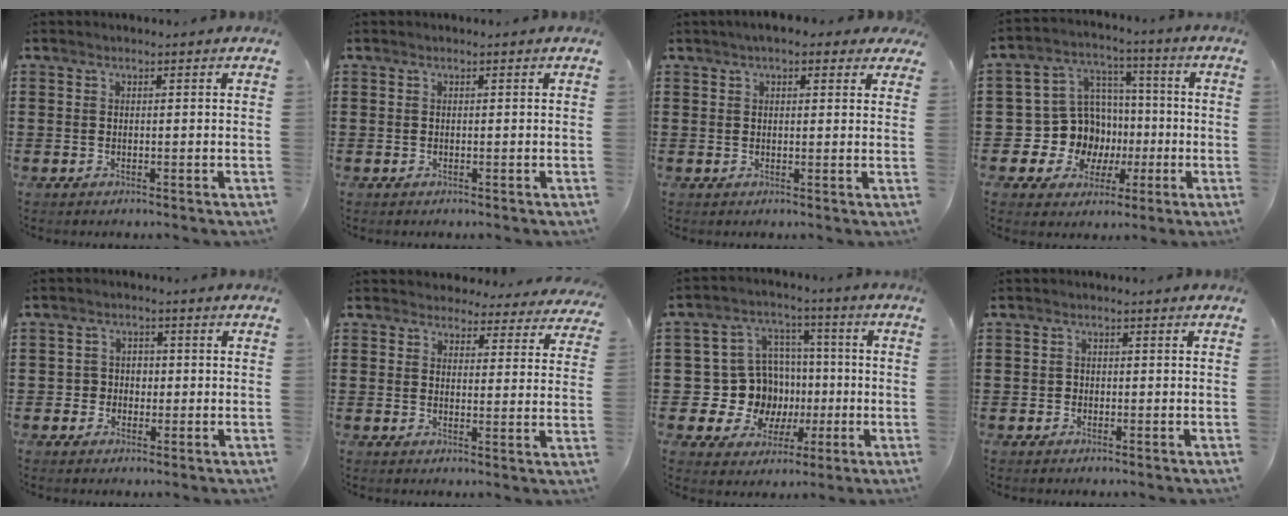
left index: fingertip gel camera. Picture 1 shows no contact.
{"total": 0.0}
{"total": 3.0, "force": [2.2, 1.2, 1.7], "torque": [-0.040, 0.006, 0.039]}
{"total": 10.6, "force": [-1.1, 10.2, 2.5], "torque": [-0.096, -0.002, -0.009]}
{"total": 2.5, "force": [-0.6, 2.4, 0.6], "torque": [-0.021, 0.007, -0.018]}
{"total": 3.7, "force": [3.6, 0.9, 0.3], "torque": [-0.015, -0.016, 0.063]}
{"total": 11.1, "force": [-0.7, 10.7, 3.1], "torque": [-0.102, -0.002, -0.002]}
{"total": 0.8, "force": [-0.4, 0.7, 0.1], "torque": [-0.006, 0.002, -0.009]}